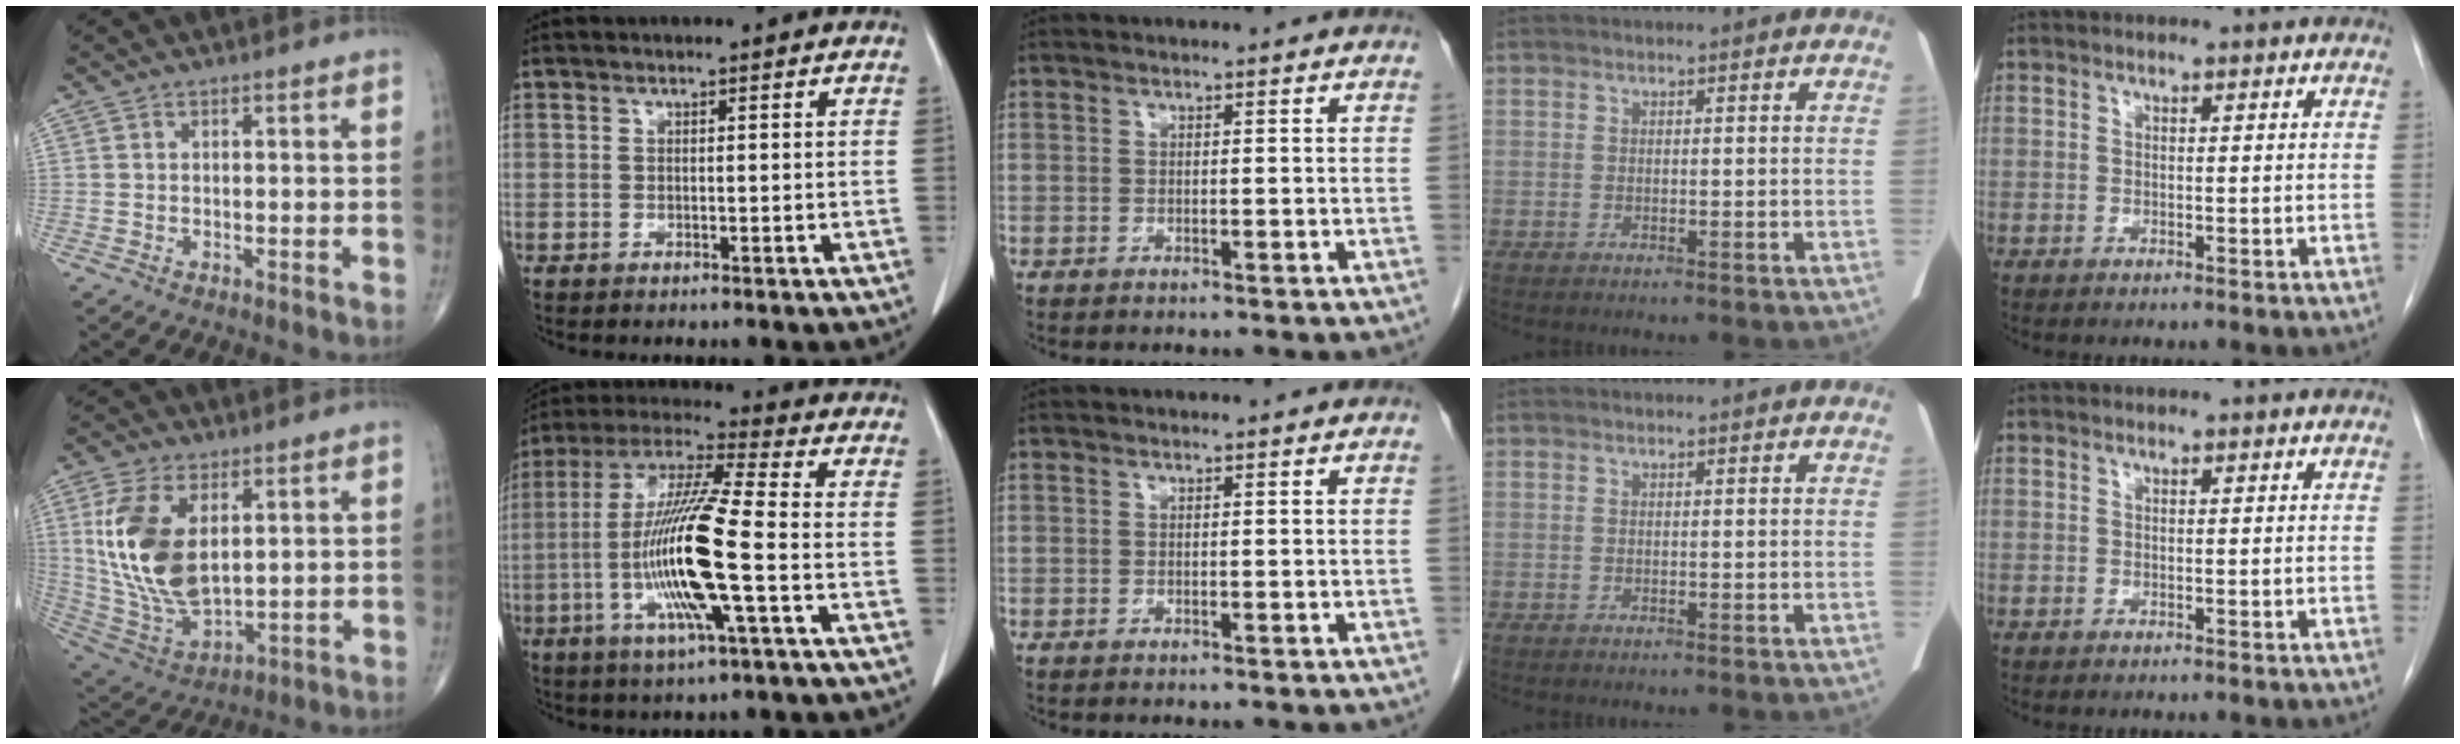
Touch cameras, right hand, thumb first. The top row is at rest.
{"thumb": {"total": 17.0, "force": [4.0, 9.1, 13.8], "torque": [-0.273, -0.023, 0.091]}, "index": {"total": 15.9, "force": [-3.5, 0.6, 15.5], "torque": [-0.314, -0.008, -0.073]}}